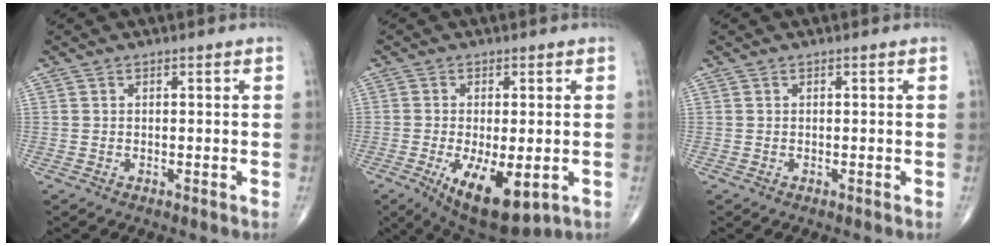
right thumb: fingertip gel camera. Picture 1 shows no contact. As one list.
[{"total": 12.6, "force": [-4.3, 5.2, 10.7], "torque": [-0.167, -0.019, -0.053]}, {"total": 0.0}]